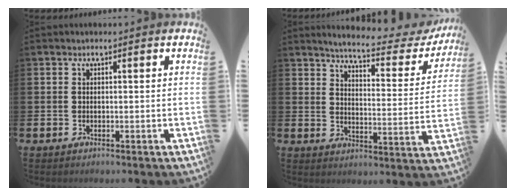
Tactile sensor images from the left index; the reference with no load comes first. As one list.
[{"total": 5.8, "force": [5.3, 0.6, 2.2], "torque": [-0.053, -0.043, 0.082]}]